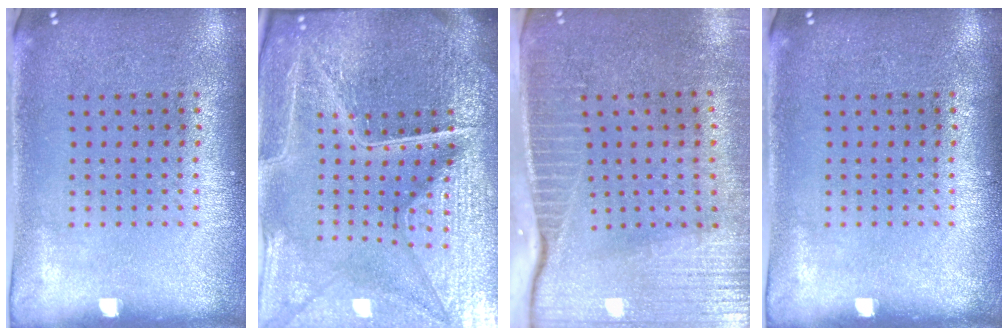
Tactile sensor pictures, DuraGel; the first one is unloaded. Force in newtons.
{"total": 7.0, "press": 6.1, "slide": 3.4}
{"total": 3.8, "press": 3.4, "slide": 1.7}
{"total": 0.0}